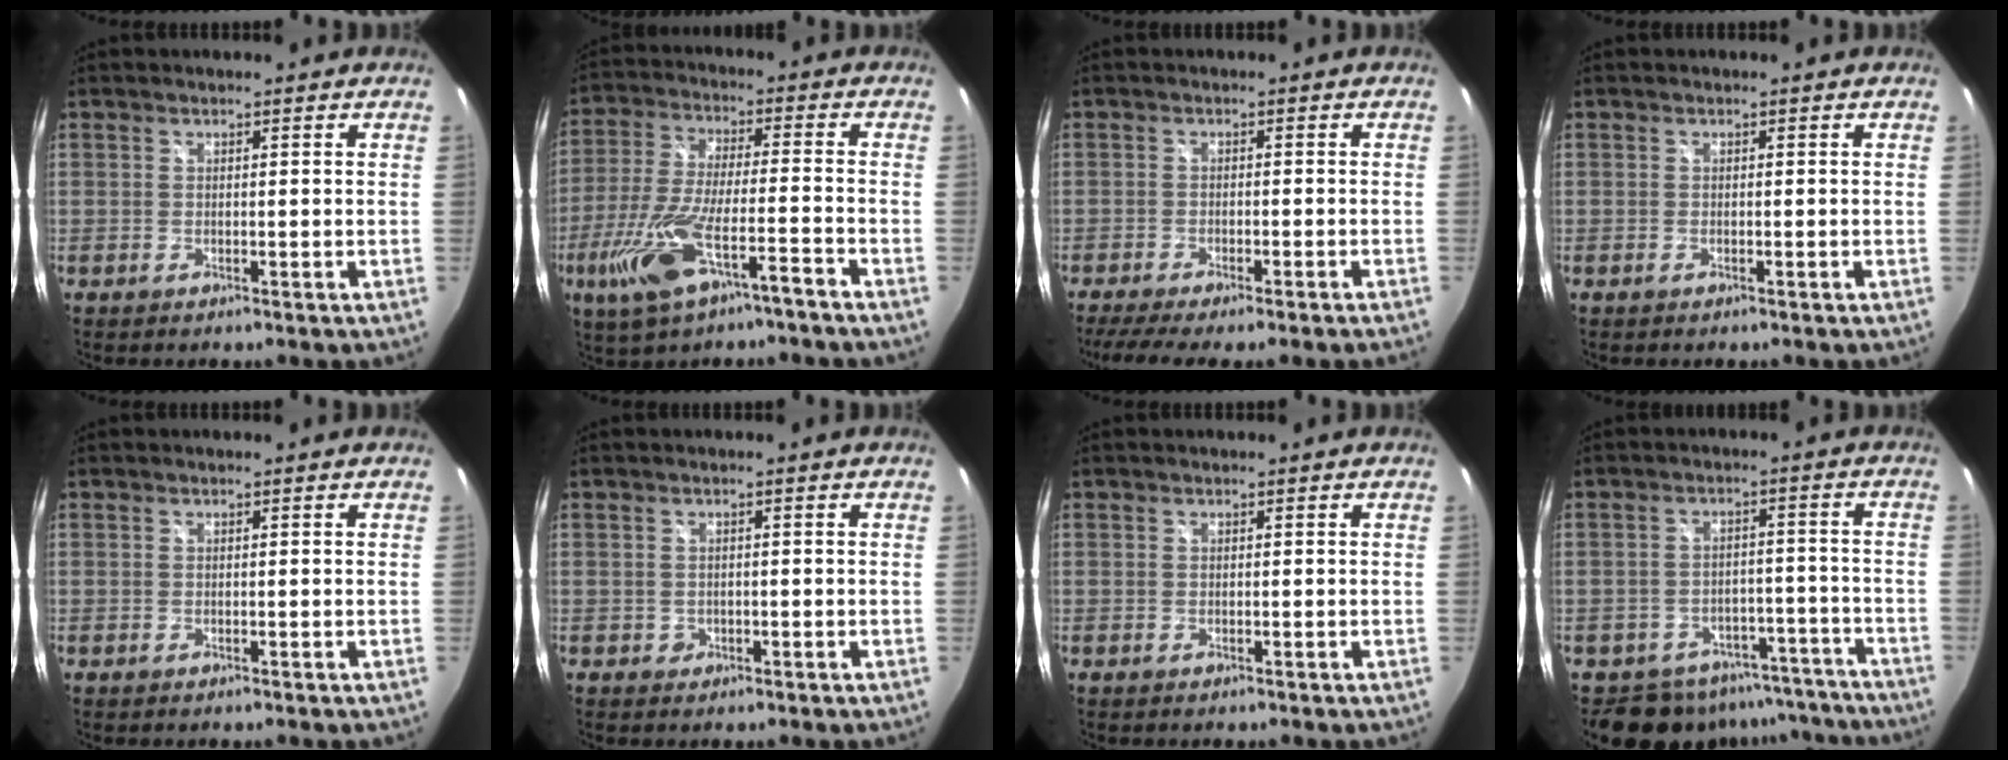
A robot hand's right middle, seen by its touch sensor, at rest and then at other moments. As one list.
[{"total": 14.5, "force": [-8.5, 3.3, 11.3], "torque": [-0.246, -0.028, -0.156]}, {"total": 7.6, "force": [-6.2, -0.7, 4.3], "torque": [-0.093, -0.025, -0.097]}, {"total": 0.5, "force": [-0.3, 0.2, 0.3], "torque": [-0.005, -0.001, -0.008]}, {"total": 0.0}, {"total": 1.3, "force": [-0.4, 1.2, 0.2], "torque": [-0.002, -0.001, -0.004]}, {"total": 0.0}, {"total": 12.0, "force": [-10.0, 6.3, 2.0], "torque": [-0.035, 0.026, -0.116]}]